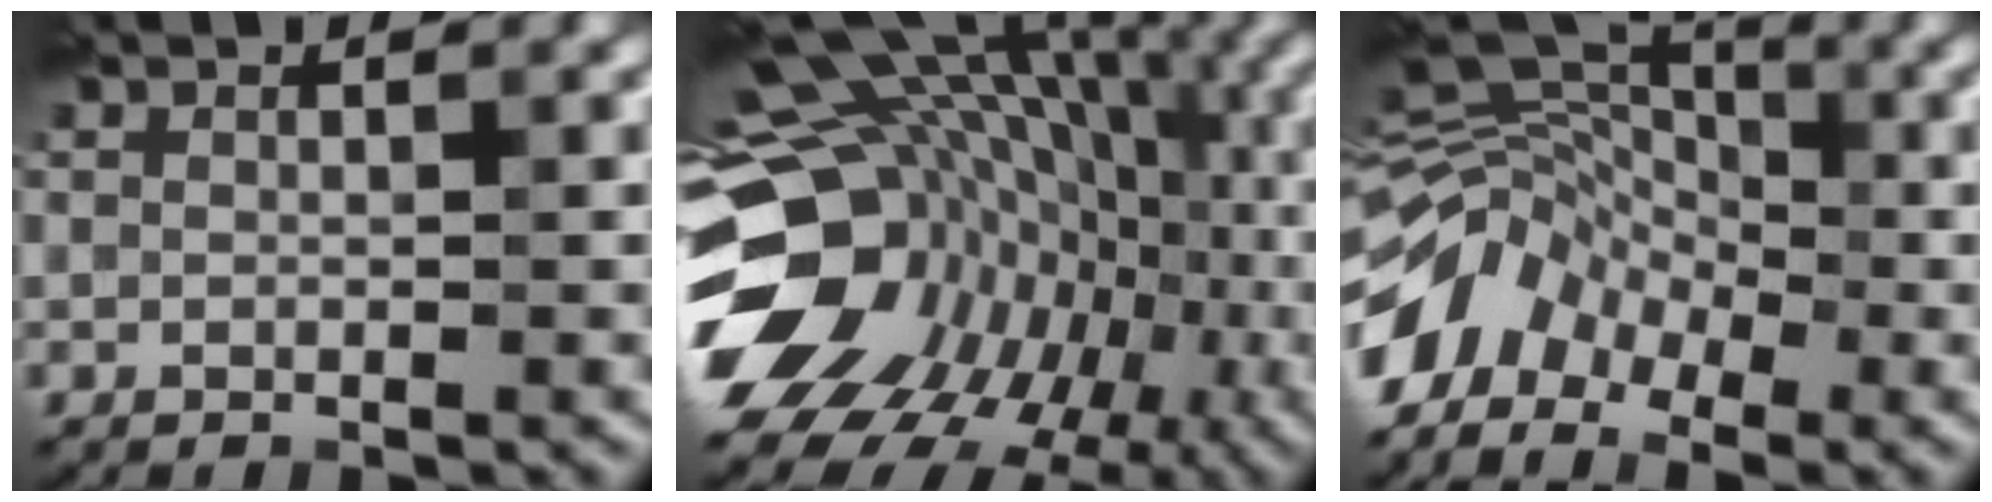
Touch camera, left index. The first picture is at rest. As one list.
[{"total": 17.9, "force": [-3.5, 13.2, 11.7], "torque": [-0.186, 0.006, -0.028]}, {"total": 6.9, "force": [-3.6, 4.8, 3.4], "torque": [-0.064, 0.002, -0.086]}]